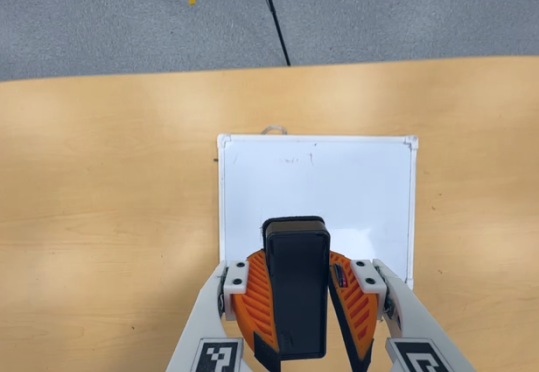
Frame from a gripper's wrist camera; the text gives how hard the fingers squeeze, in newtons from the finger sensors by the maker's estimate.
{"total": 10.0, "left": 10.1, "right": 9.8}